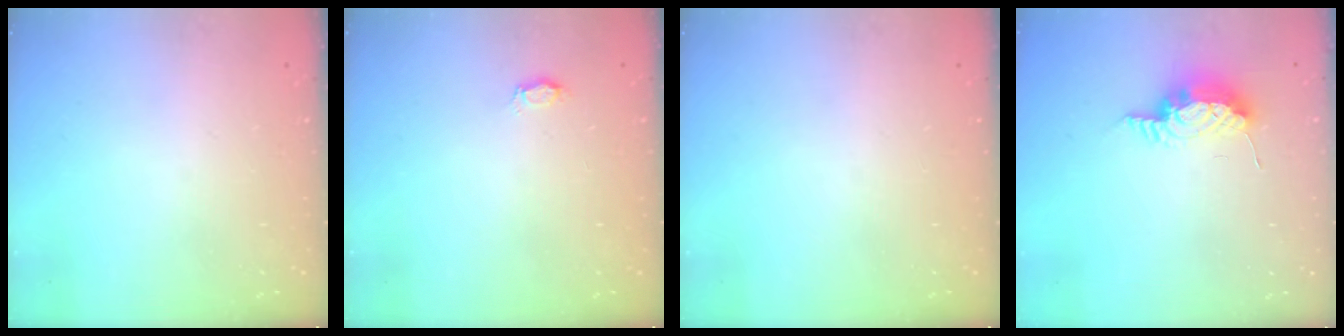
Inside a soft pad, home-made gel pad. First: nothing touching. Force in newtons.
{"total": 3.1, "press": 3.1, "slide": 0.3}
{"total": 0.0}
{"total": 8.9, "press": 8.6, "slide": 2.1}